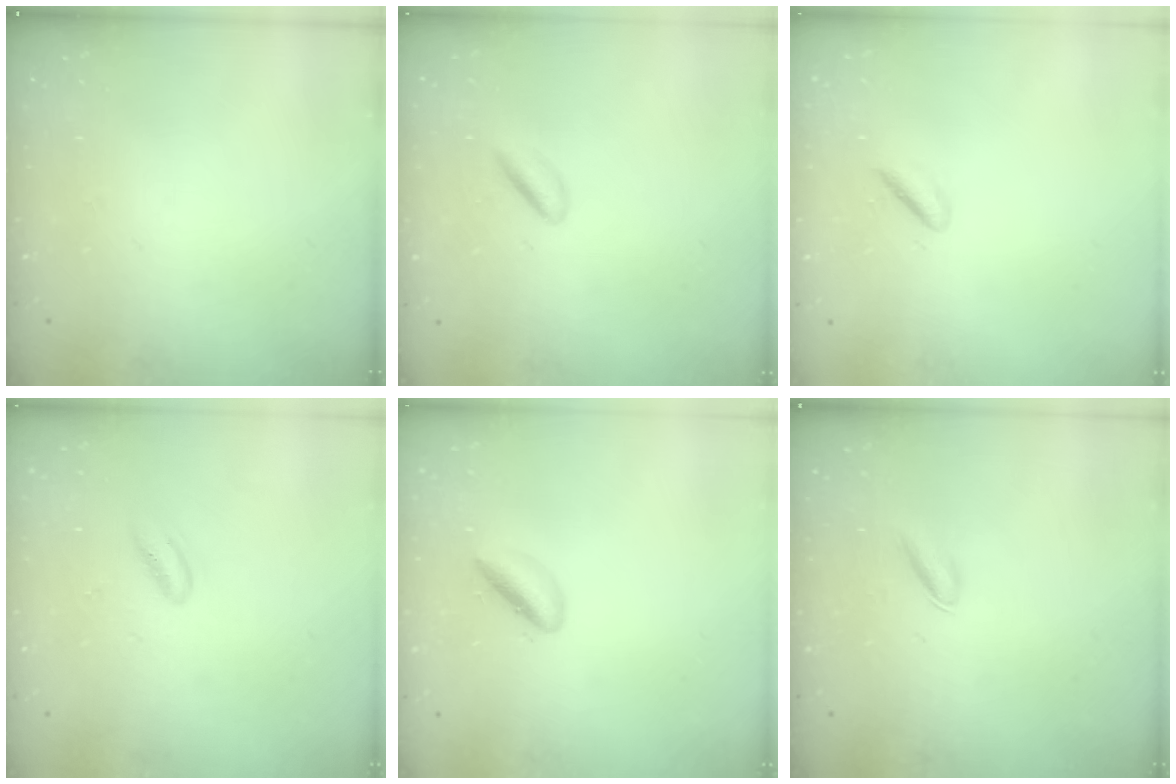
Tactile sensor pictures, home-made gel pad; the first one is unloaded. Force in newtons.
{"total": 2.0, "press": 1.7, "slide": 1.0}
{"total": 1.7, "press": 1.3, "slide": 1.1}
{"total": 3.1, "press": 3.0, "slide": 0.7}
{"total": 3.3, "press": 3.2, "slide": 0.8}
{"total": 3.1, "press": 2.9, "slide": 1.1}